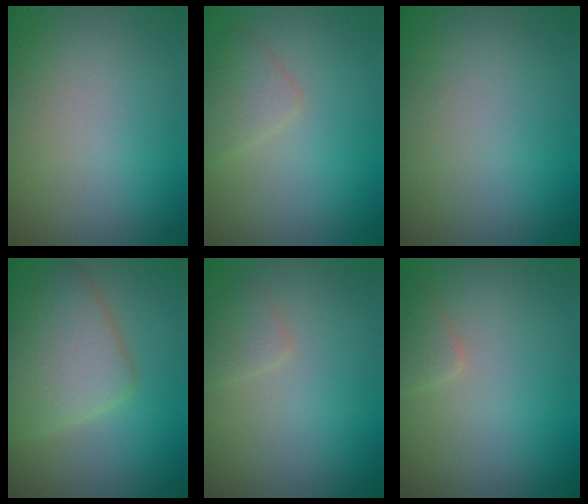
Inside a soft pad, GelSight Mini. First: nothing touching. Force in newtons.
{"total": 1.9, "press": 1.9, "slide": 0.2}
{"total": 0.0}
{"total": 5.7, "press": 5.7, "slide": 0.3}
{"total": 1.3, "press": 1.3, "slide": 0.1}
{"total": 1.4, "press": 1.4, "slide": 0.1}